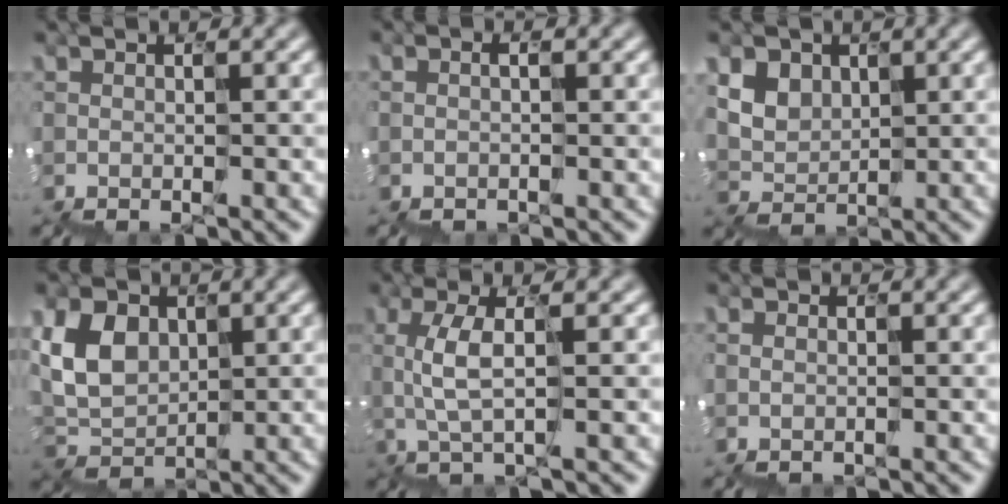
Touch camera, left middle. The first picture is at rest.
{"total": 0.9, "force": [-0.4, -0.3, -0.7], "torque": [0.000, -0.006, -0.006]}
{"total": 3.0, "force": [2.1, 1.5, -1.5], "torque": [-0.005, 0.006, 0.033]}
{"total": 2.8, "force": [1.4, 2.4, 0.2], "torque": [-0.039, 0.007, 0.019]}
{"total": 0.9, "force": [0.2, 0.2, 0.9], "torque": [-0.046, 0.000, 0.001]}
{"total": 1.1, "force": [-0.1, -0.4, -1.0], "torque": [0.005, -0.001, 0.000]}